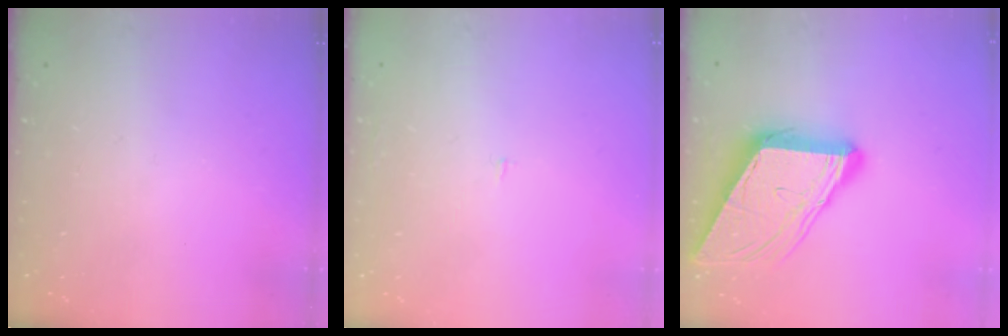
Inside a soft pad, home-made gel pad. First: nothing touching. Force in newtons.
{"total": 1.2, "press": 1.2, "slide": 0.1}
{"total": 11.8, "press": 11.7, "slide": 1.2}